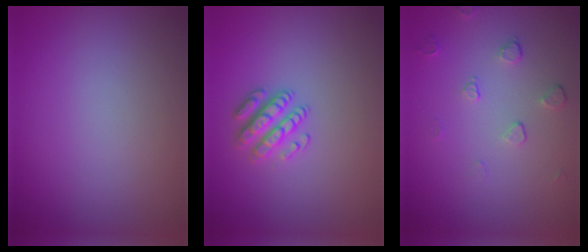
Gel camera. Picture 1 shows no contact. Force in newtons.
{"total": 2.6, "press": 2.6, "slide": 0.6}
{"total": 1.5, "press": 0.9, "slide": 1.1}